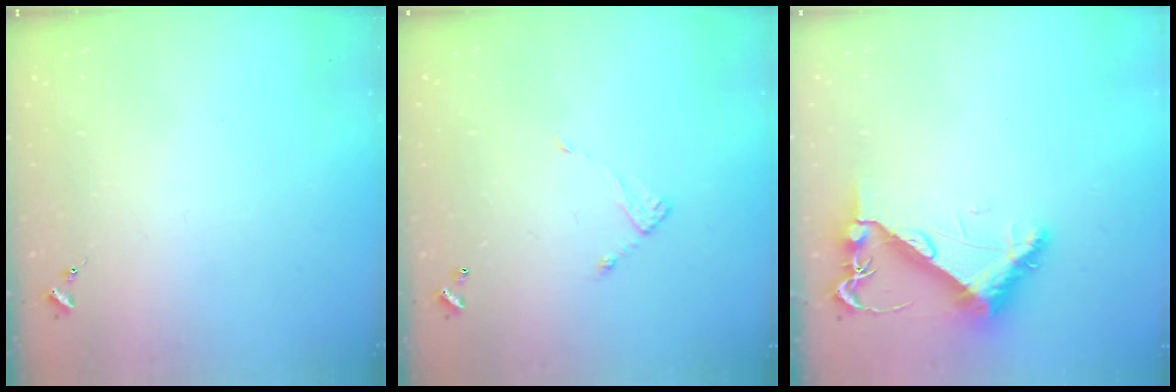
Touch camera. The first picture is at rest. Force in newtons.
{"total": 4.9, "press": 4.9, "slide": 0.4}
{"total": 8.3, "press": 8.2, "slide": 1.0}